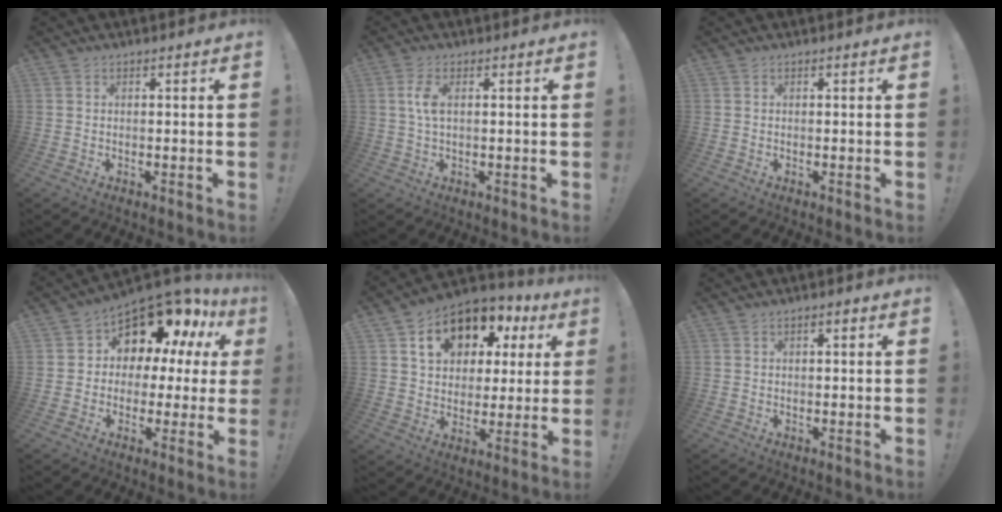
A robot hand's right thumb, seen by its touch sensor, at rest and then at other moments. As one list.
[{"total": 4.2, "force": [0.6, 1.6, 3.9], "torque": [-0.077, -0.001, 0.007]}, {"total": 0.0}, {"total": 12.6, "force": [7.6, 7.2, 7.0], "torque": [-0.101, -0.068, 0.134]}, {"total": 14.9, "force": [7.1, 10.5, 7.9], "torque": [-0.125, -0.033, 0.131]}, {"total": 1.1, "force": [0.3, 0.4, 0.9], "torque": [-0.024, 0.005, 0.005]}]